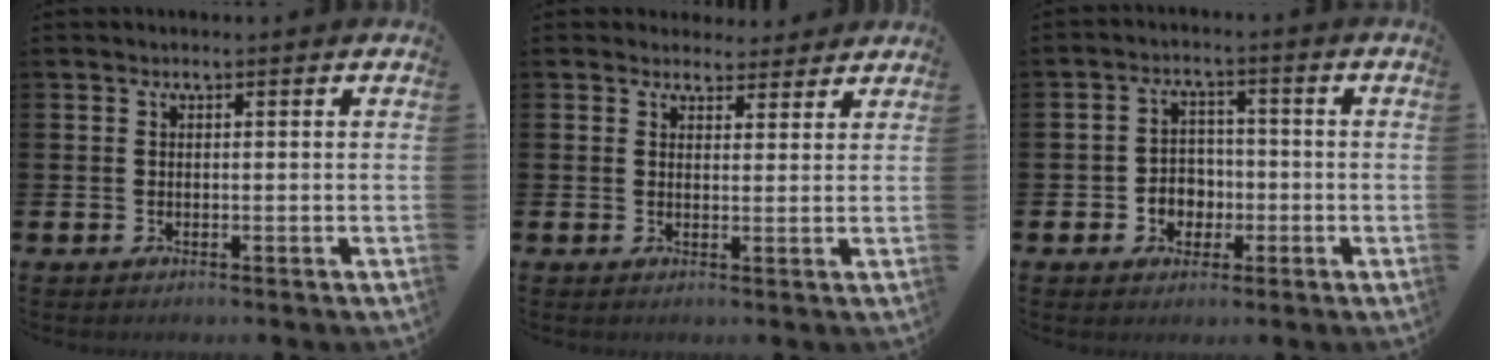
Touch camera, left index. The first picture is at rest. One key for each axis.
{"total": 3.2, "fx": 3.0, "fy": 1.3, "fz": -0.1, "tx": 0.008, "ty": -0.014, "tz": 0.052}
{"total": 3.7, "fx": -0.9, "fy": 3.4, "fz": 1.1, "tx": -0.018, "ty": -0.001, "tz": -0.026}